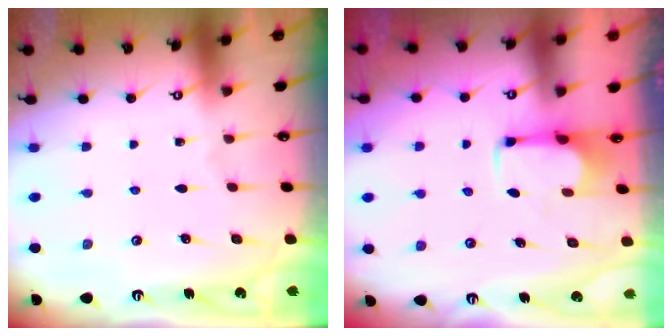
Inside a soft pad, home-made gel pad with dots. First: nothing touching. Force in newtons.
{"total": 2.3, "press": 2.2, "slide": 0.8}